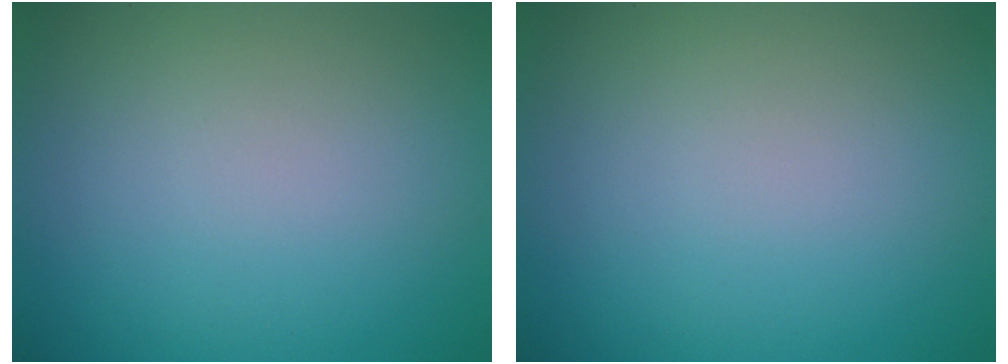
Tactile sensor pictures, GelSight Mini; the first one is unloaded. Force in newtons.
{"total": 0.0}